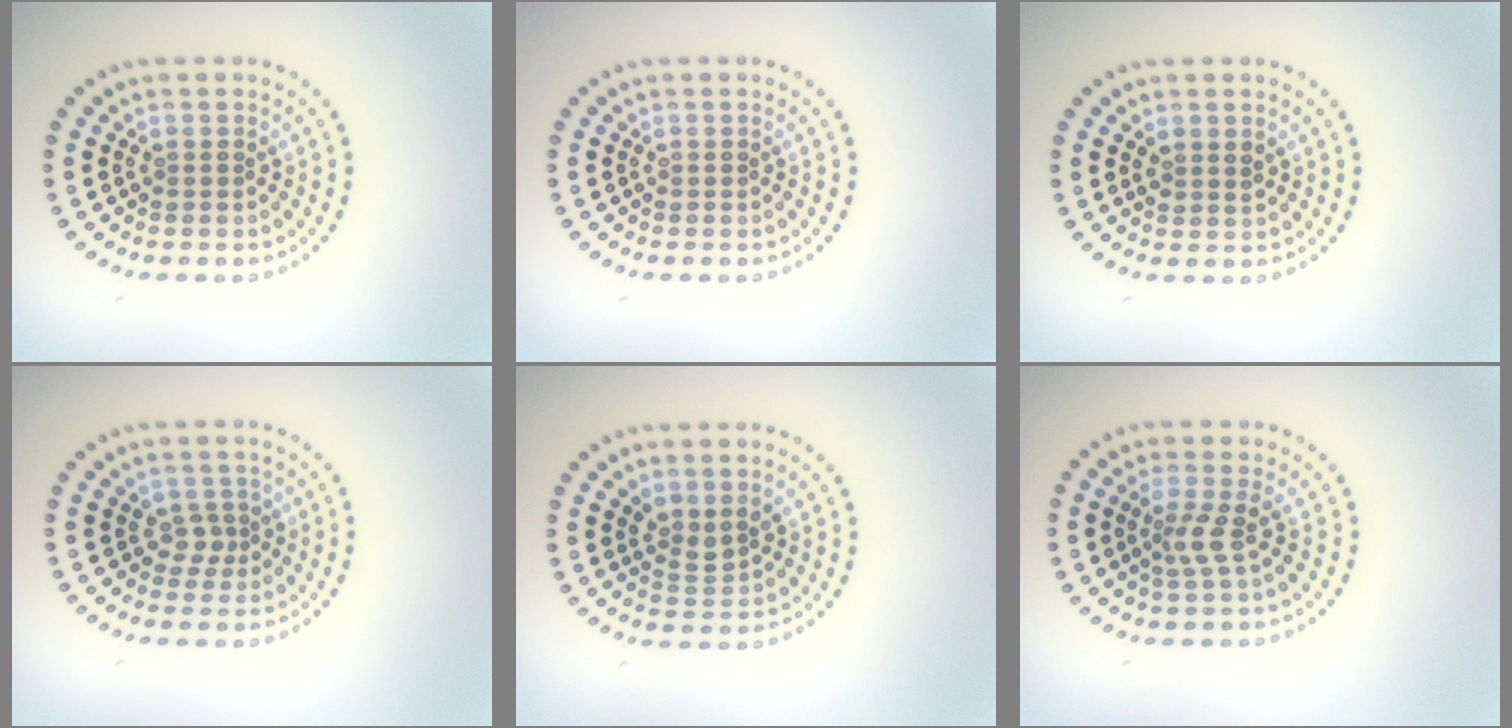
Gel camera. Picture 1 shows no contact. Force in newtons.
{"total": 0.0}
{"total": 1.2, "press": 1.1, "slide": 0.6}
{"total": 1.4, "press": 1.1, "slide": 0.9}
{"total": 1.8, "press": 1.3, "slide": 1.3}
{"total": 2.0, "press": 1.3, "slide": 1.5}